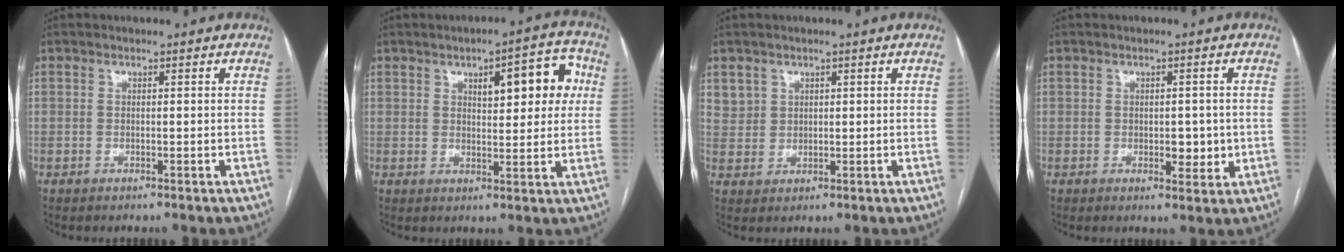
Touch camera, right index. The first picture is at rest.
{"total": 9.1, "force": [2.8, 3.1, 8.1], "torque": [-0.098, 0.024, 0.037]}
{"total": 3.3, "force": [1.8, 2.7, 0.1], "torque": [0.007, 0.007, 0.035]}
{"total": 3.7, "force": [-0.3, 2.0, 3.1], "torque": [-0.034, -0.002, 0.001]}